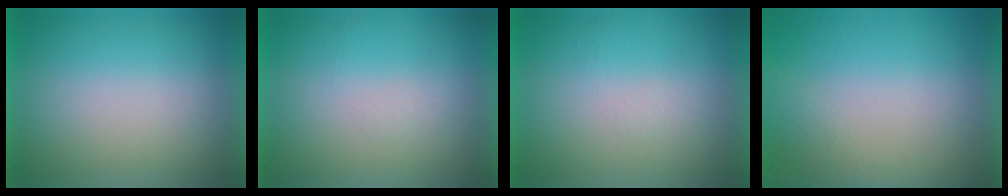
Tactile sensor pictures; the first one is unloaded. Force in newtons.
{"total": 1.1}
{"total": 1.1}
{"total": 8.2}